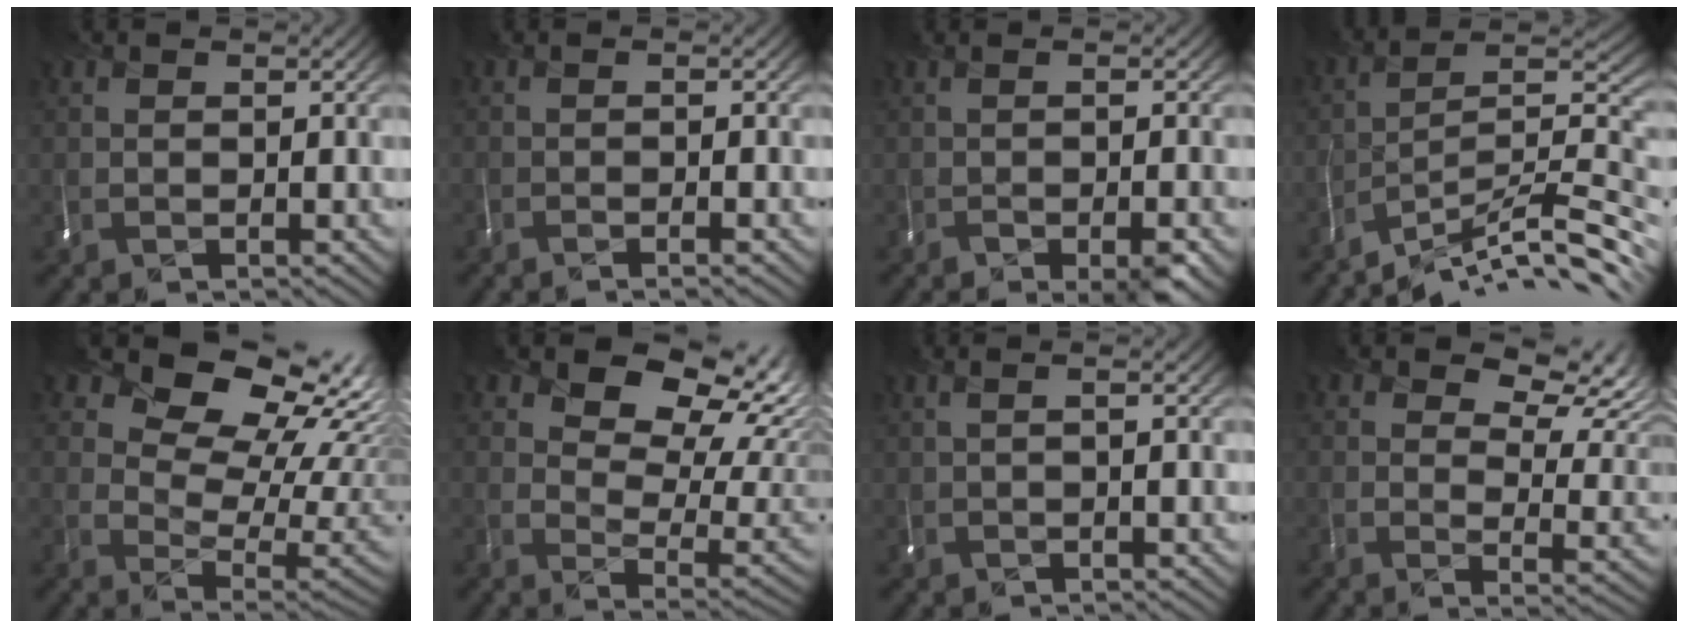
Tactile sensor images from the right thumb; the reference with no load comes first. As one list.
[{"total": 1.6, "force": [-1.3, -0.8, -0.1], "torque": [0.016, -0.011, -0.035]}, {"total": 5.2, "force": [-3.2, 0.8, 3.9], "torque": [-0.038, -0.017, -0.048]}, {"total": 12.0, "force": [-9.9, 1.1, 6.7], "torque": [-0.089, 0.011, -0.176]}, {"total": 14.4, "force": [8.4, 8.4, 8.1], "torque": [-0.112, 0.015, 0.127]}, {"total": 10.7, "force": [5.8, 5.7, 7.0], "torque": [-0.098, -0.006, 0.088]}, {"total": 0.7, "force": [-0.2, -0.5, 0.4], "torque": [0.011, 0.002, -0.015]}, {"total": 7.5, "force": [4.6, 3.3, 4.9], "torque": [-0.070, -0.011, 0.069]}]